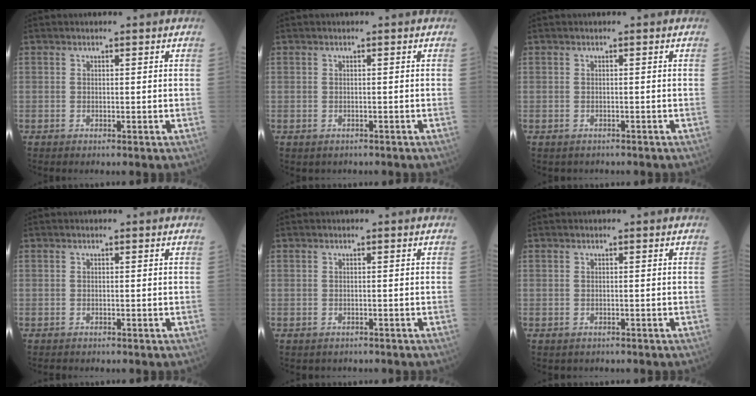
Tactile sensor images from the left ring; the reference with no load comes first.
{"total": 1.4, "force": [-1.0, 0.9, 0.2], "torque": [-0.006, 0.001, -0.010]}
{"total": 1.8, "force": [-1.5, 1.0, 0.1], "torque": [-0.007, 0.001, -0.017]}
{"total": 1.2, "force": [-1.1, 0.4, 0.3], "torque": [-0.008, -0.002, -0.014]}
{"total": 1.9, "force": [-1.6, 1.0, 0.1], "torque": [-0.005, 0.000, -0.020]}
{"total": 1.5, "force": [-1.2, 0.8, 0.1], "torque": [-0.007, 0.001, -0.013]}